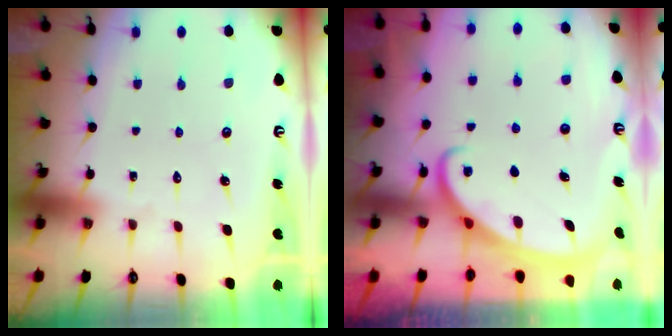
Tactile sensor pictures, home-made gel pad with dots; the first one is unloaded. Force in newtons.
{"total": 2.6, "press": 2.6, "slide": 0.4}